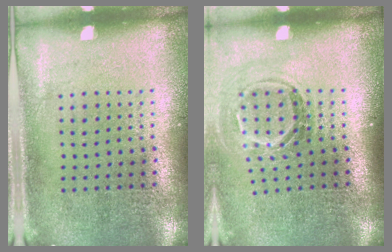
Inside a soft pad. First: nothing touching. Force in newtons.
{"total": 1.7, "press": 1.1, "slide": 1.3}